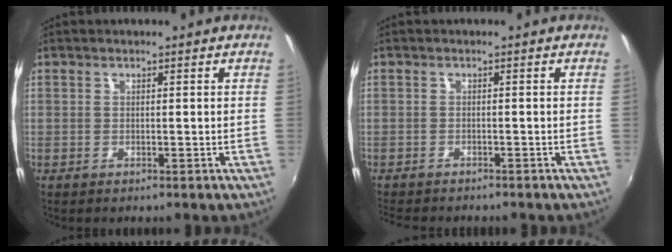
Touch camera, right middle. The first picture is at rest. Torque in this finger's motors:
{"motor_torque": [0.29, -0.50, 0.05, 0.05]}